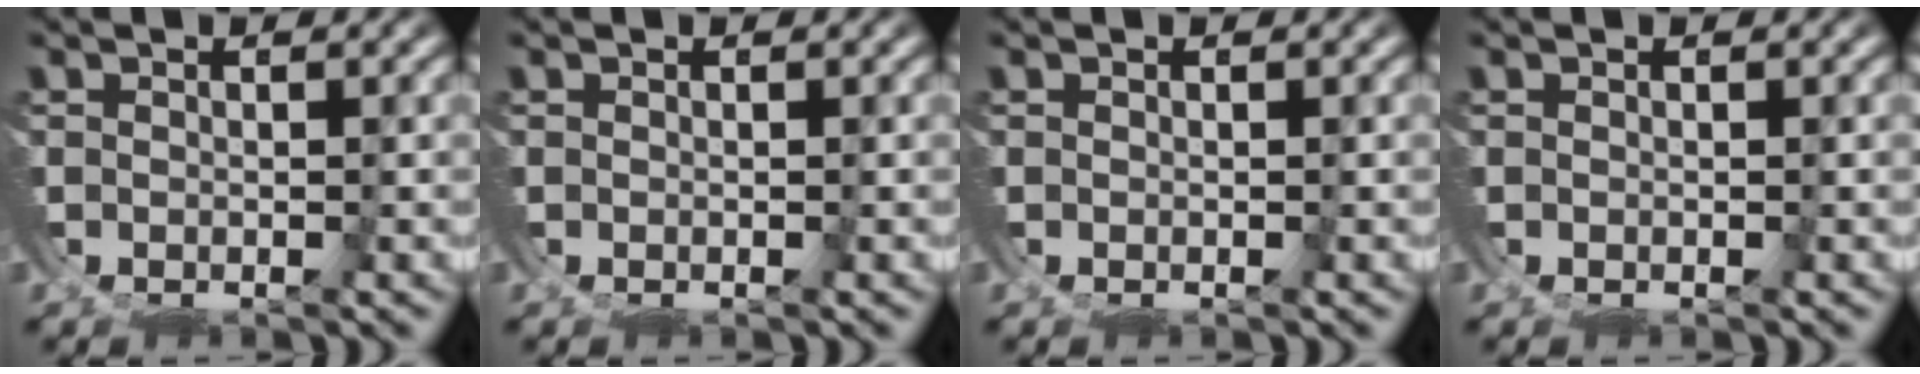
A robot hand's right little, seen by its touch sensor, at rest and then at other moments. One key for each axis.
{"total": 0.0}
{"total": 0.0}
{"total": 0.0}